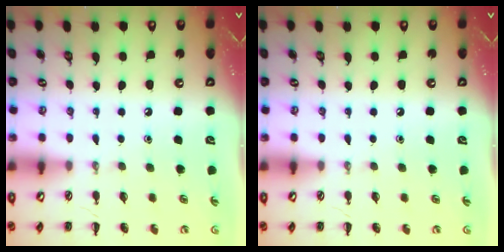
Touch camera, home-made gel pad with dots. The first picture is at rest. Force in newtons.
{"total": 0.0}